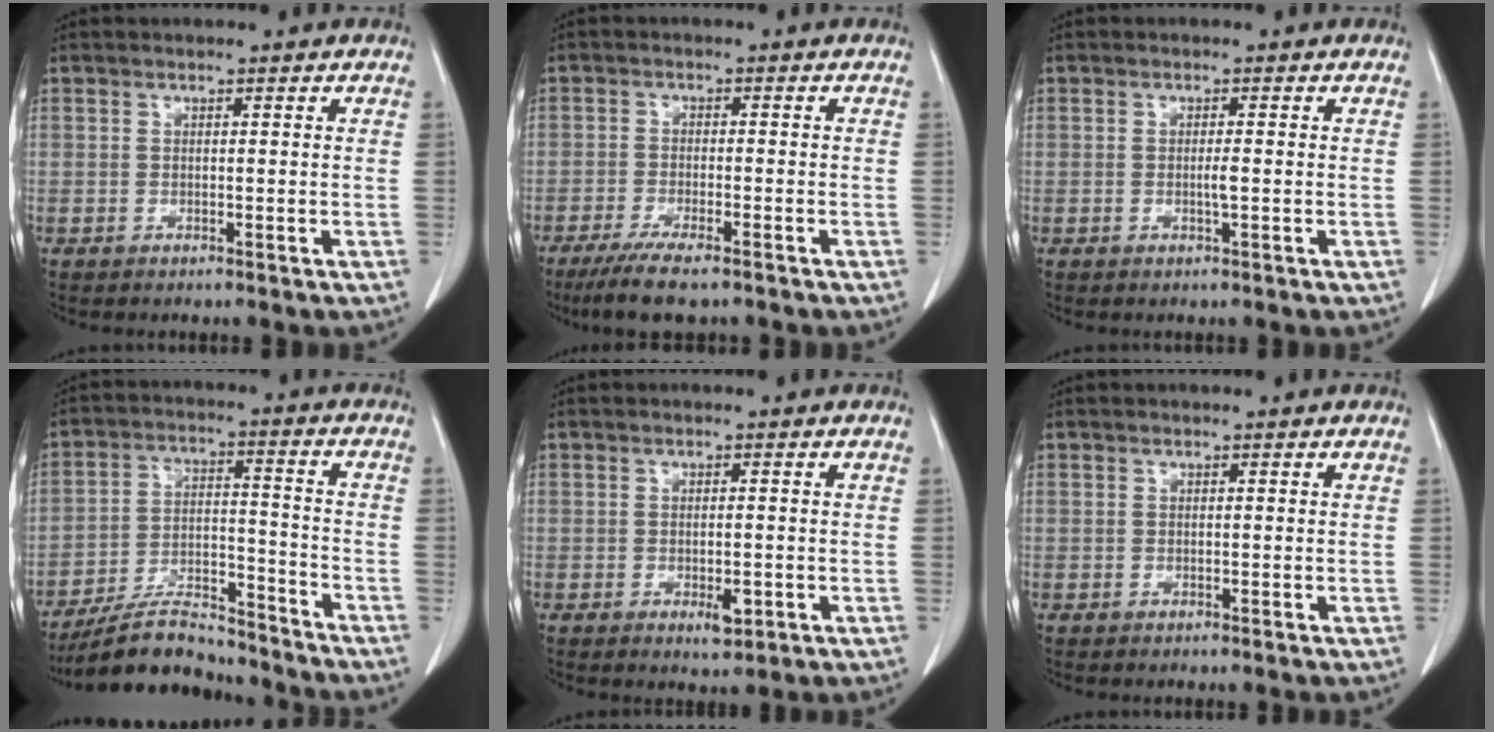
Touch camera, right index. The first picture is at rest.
{"total": 8.3, "force": [-6.3, 1.2, 5.3], "torque": [-0.086, -0.018, -0.099]}
{"total": 1.3, "force": [-0.2, 0.0, 1.3], "torque": [-0.026, -0.003, -0.003]}
{"total": 12.3, "force": [-11.4, 2.8, 3.5], "torque": [-0.056, 0.019, -0.197]}
{"total": 2.7, "force": [-0.9, 1.0, 2.3], "torque": [-0.038, -0.004, -0.008]}
{"total": 0.0}